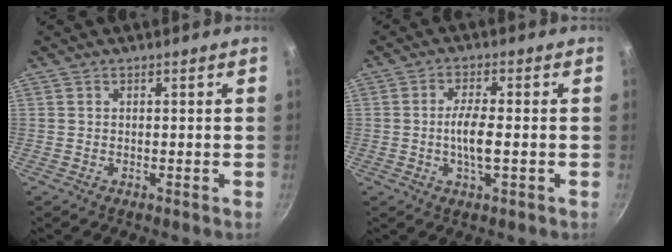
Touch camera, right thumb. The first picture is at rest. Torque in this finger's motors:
{"motor_torque": [0.37, 1.66, 1.07, 0.05, 0.05]}